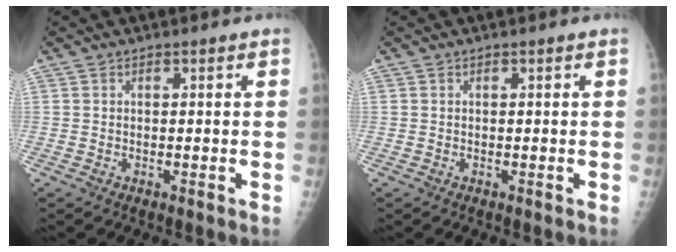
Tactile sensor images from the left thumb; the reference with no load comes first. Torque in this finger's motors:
{"motor_torque": [0.00, 0.00, -0.02, -0.02, 0.00]}